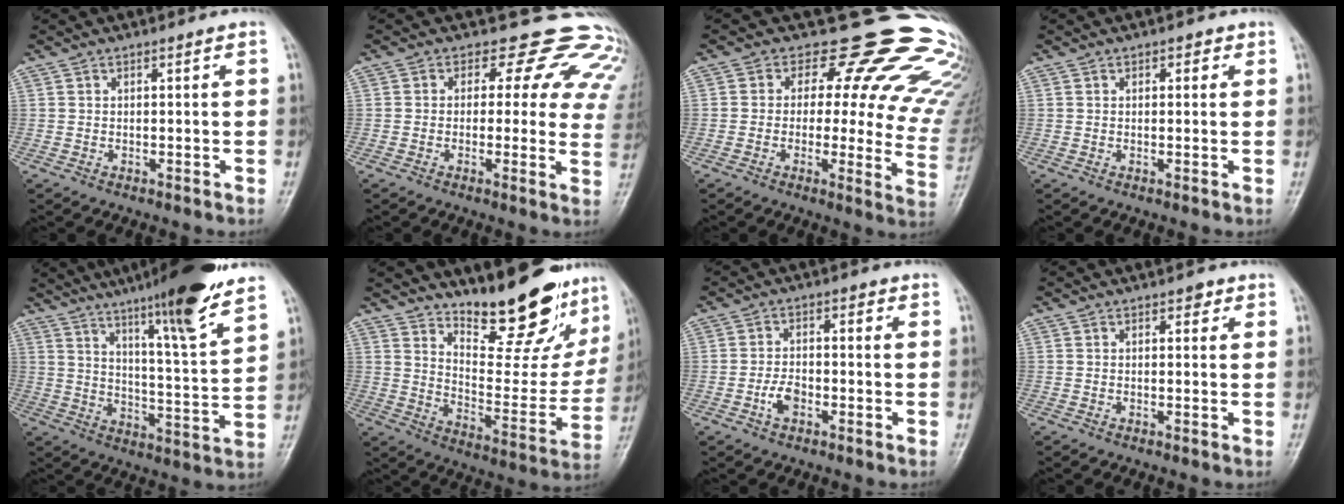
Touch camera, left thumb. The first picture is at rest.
{"total": 15.2, "force": [10.1, 8.6, 7.3], "torque": [-0.029, -0.027, 0.082]}
{"total": 21.9, "force": [14.4, 10.6, 12.7], "torque": [-0.102, -0.070, 0.136]}
{"total": 1.5, "force": [0.7, 1.1, 0.8], "torque": [0.003, 0.000, 0.004]}
{"total": 18.3, "force": [13.2, 1.0, 12.7], "torque": [-0.179, -0.063, 0.198]}
{"total": 21.8, "force": [17.0, 7.1, 11.8], "torque": [-0.125, -0.120, 0.244]}
{"total": 4.2, "force": [-1.7, 2.7, 2.8], "torque": [-0.041, 0.014, -0.036]}
{"total": 1.4, "force": [0.7, 0.9, 0.7], "torque": [0.005, 0.000, 0.004]}